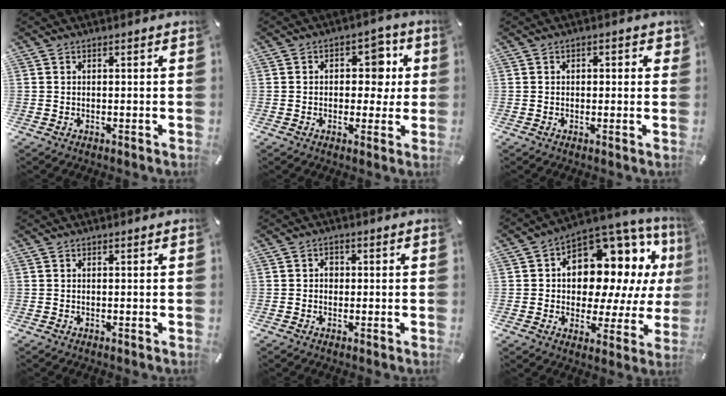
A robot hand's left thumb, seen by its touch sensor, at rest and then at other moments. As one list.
[{"total": 8.8, "force": [1.3, 6.6, 5.6], "torque": [-0.062, 0.002, 0.015]}, {"total": 1.7, "force": [-0.1, 1.2, 1.1], "torque": [-0.013, 0.003, -0.006]}, {"total": 0.0}, {"total": 1.9, "force": [-0.2, 1.7, 0.8], "torque": [-0.010, 0.003, -0.008]}, {"total": 14.5, "force": [5.4, 10.2, 8.9], "torque": [-0.120, -0.055, 0.097]}]